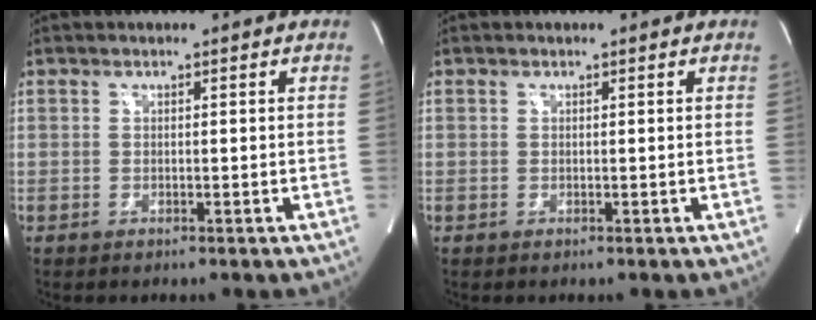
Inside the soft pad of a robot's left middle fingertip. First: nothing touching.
{"total": 0.0}